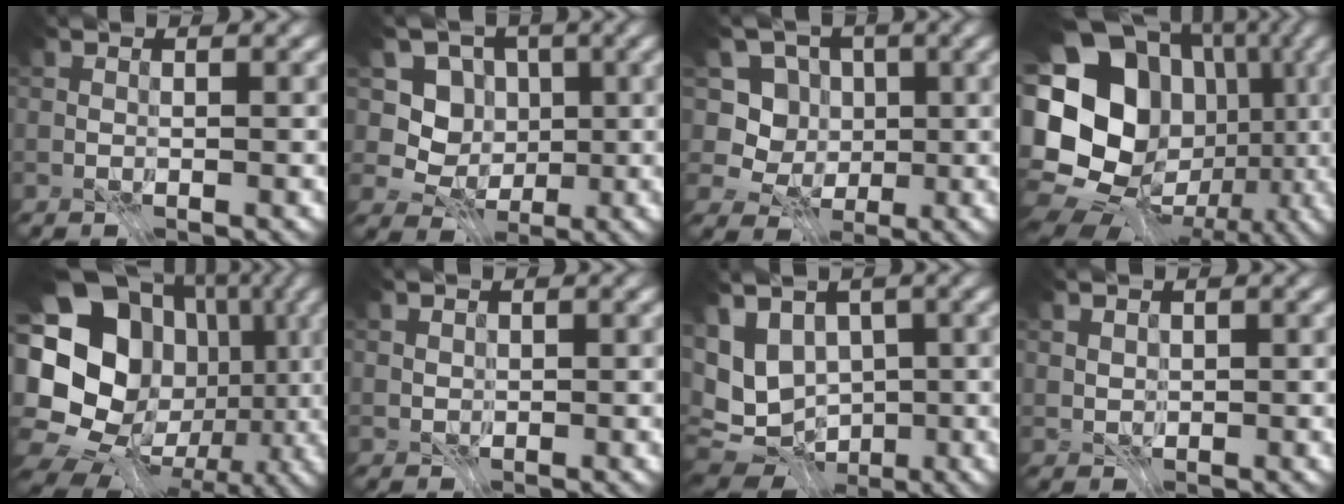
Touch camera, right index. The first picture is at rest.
{"total": 5.0, "force": [0.1, 4.6, 1.9], "torque": [-0.017, -0.004, -0.025]}
{"total": 5.9, "force": [-0.2, 5.5, 2.1], "torque": [-0.028, 0.012, -0.037]}
{"total": 20.9, "force": [-0.1, 17.6, 11.3], "torque": [-0.212, 0.015, -0.014]}
{"total": 19.7, "force": [1.3, 16.3, 11.0], "torque": [-0.204, 0.012, 0.022]}
{"total": 0.9, "force": [0.5, 0.7, 0.4], "torque": [-0.011, -0.001, 0.014]}
{"total": 8.1, "force": [0.5, 5.6, 5.9], "torque": [-0.117, 0.009, 0.019]}
{"total": 1.6, "force": [0.8, 1.2, 0.7], "torque": [-0.019, -0.005, 0.027]}